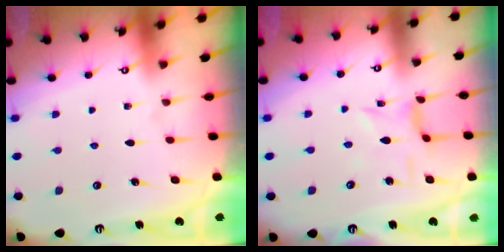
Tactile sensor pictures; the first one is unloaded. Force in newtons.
{"total": 1.0, "press": 0.9, "slide": 0.4}